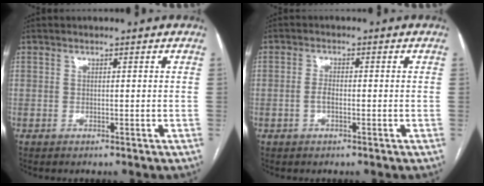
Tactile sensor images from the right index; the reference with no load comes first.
{"total": 1.9, "force": [-0.6, 0.7, 1.7], "torque": [-0.034, 0.003, -0.012]}